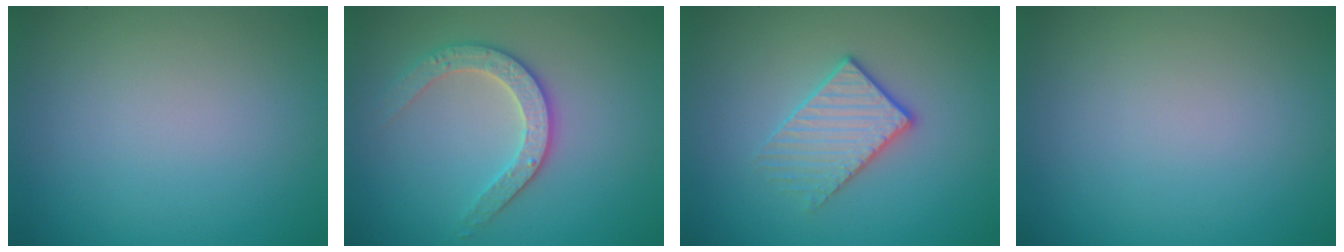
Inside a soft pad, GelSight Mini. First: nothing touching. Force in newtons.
{"total": 2.9, "press": 2.9, "slide": 0.7}
{"total": 2.6, "press": 2.3, "slide": 1.2}
{"total": 0.0}